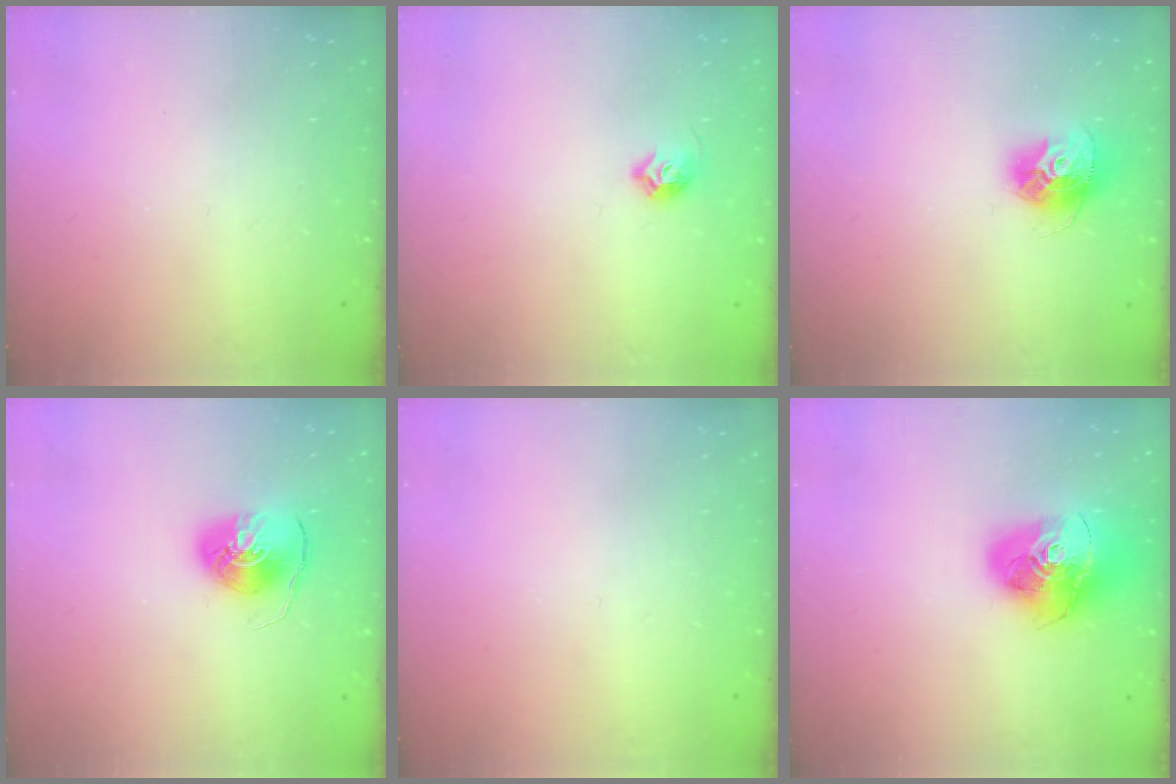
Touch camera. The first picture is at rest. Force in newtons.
{"total": 6.7, "press": 6.6, "slide": 1.0}
{"total": 13.5, "press": 13.4, "slide": 1.2}
{"total": 8.8, "press": 8.7, "slide": 0.7}
{"total": 0.0}
{"total": 18.4, "press": 18.3, "slide": 2.1}